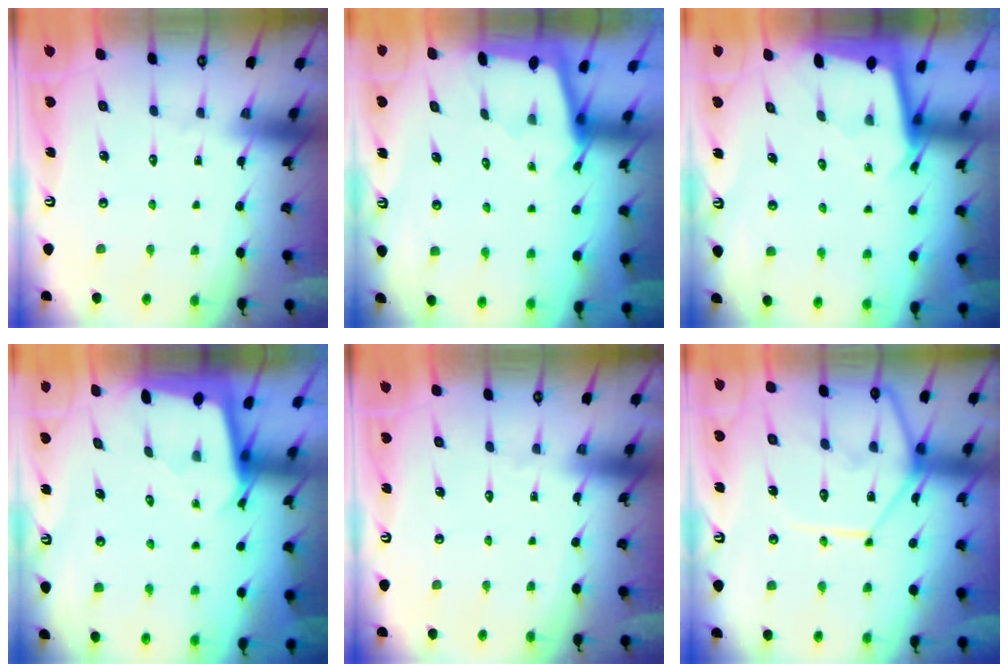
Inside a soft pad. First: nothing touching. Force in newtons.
{"total": 1.8, "press": 1.8, "slide": 0.1}
{"total": 2.1, "press": 2.1, "slide": 0.1}
{"total": 2.4, "press": 2.4, "slide": 0.1}
{"total": 0.0}
{"total": 15.9, "press": 15.7, "slide": 2.0}